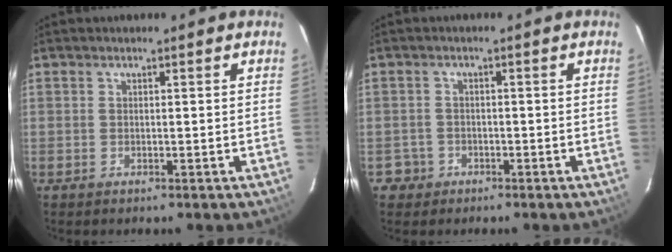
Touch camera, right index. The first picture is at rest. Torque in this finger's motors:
{"motor_torque": [-0.25, 0.07, -0.91, -0.21]}